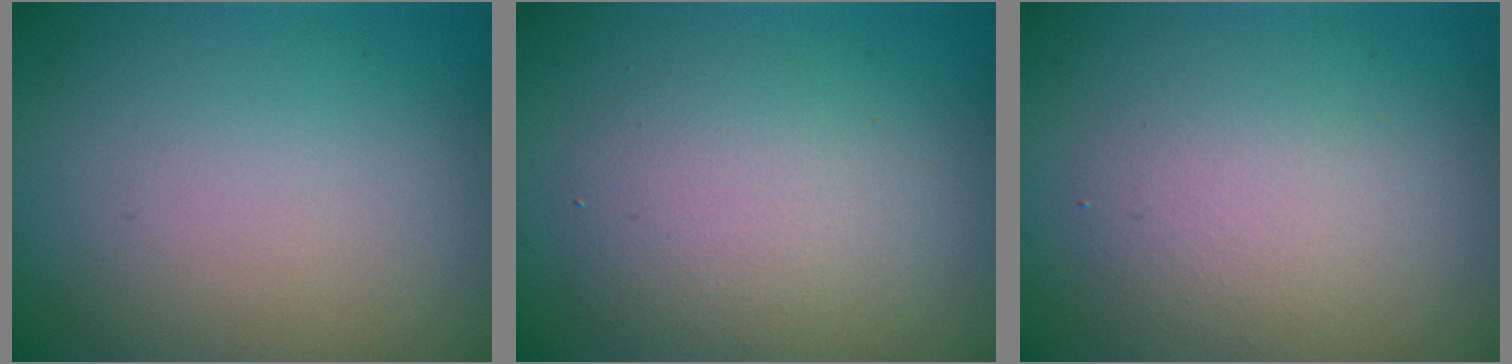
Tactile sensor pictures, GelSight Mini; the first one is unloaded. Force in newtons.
{"total": 4.1, "press": 4.1, "slide": 0.2}
{"total": 2.9, "press": 2.9, "slide": 0.3}